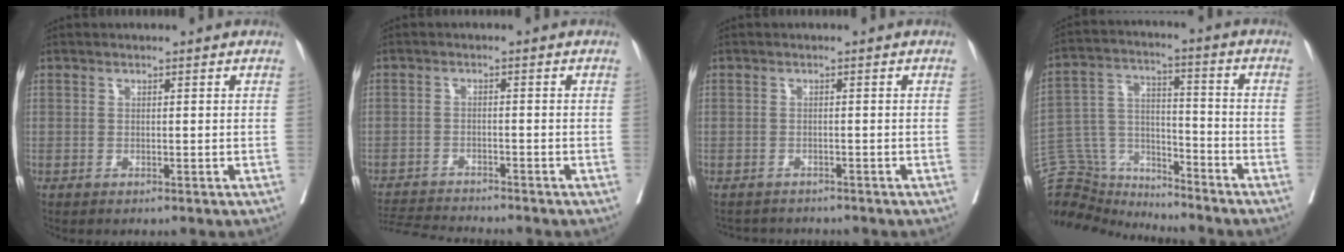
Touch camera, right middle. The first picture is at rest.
{"total": 7.3, "force": [-7.1, -0.6, 1.4], "torque": [-0.026, -0.012, -0.121]}
{"total": 3.4, "force": [-3.2, 1.3, 0.1], "torque": [-0.006, 0.001, -0.042]}
{"total": 13.2, "force": [-12.5, 4.0, 1.2], "torque": [-0.037, 0.061, -0.218]}